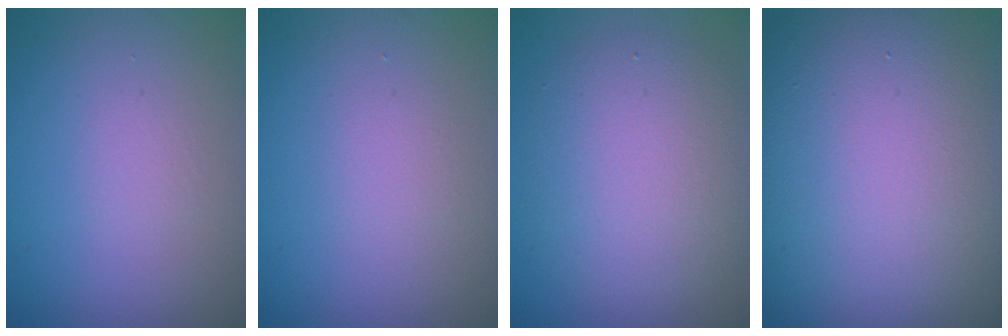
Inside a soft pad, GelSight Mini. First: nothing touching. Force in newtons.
{"total": 1.3, "press": 1.3, "slide": 0.1}
{"total": 5.9, "press": 5.8, "slide": 0.5}
{"total": 19.3, "press": 19.3, "slide": 0.6}